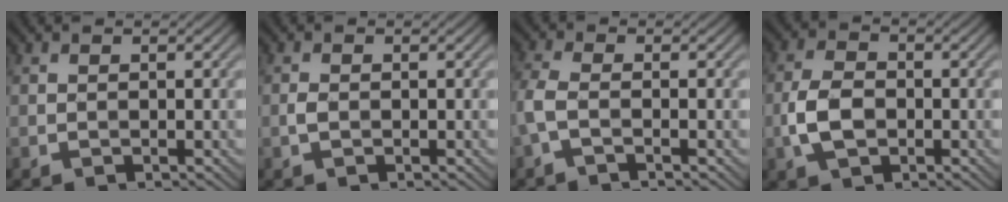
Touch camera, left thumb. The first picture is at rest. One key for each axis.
{"total": 1.1, "fx": -0.3, "fy": 0.6, "fz": 0.8, "tx": -0.022, "ty": 0.002, "tz": -0.008}
{"total": 3.2, "fx": -1.2, "fy": 1.0, "fz": 2.7, "tx": -0.075, "ty": 0.002, "tz": -0.037}
{"total": 5.3, "fx": -1.4, "fy": 3.4, "fz": 3.8, "tx": -0.089, "ty": -0.002, "tz": -0.031}